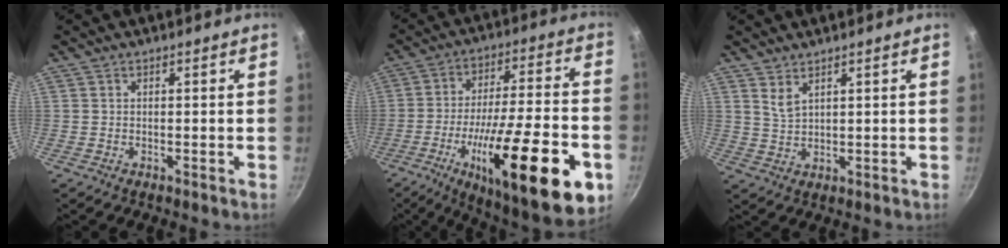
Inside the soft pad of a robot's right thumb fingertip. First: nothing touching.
{"total": 28.8, "force": [-10.6, 8.2, 25.5], "torque": [-0.359, 0.021, -0.158]}
{"total": 3.0, "force": [2.0, 1.1, 1.8], "torque": [-0.036, -0.017, 0.044]}